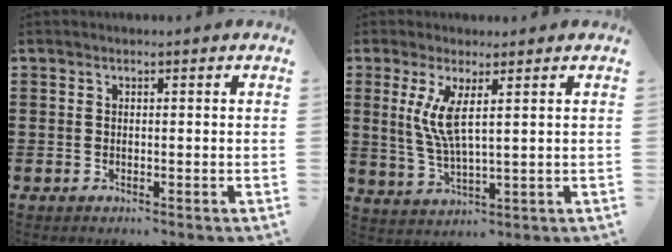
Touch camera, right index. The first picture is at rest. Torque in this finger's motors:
{"motor_torque": [0.96, 0.23, 0.51, 0.12]}